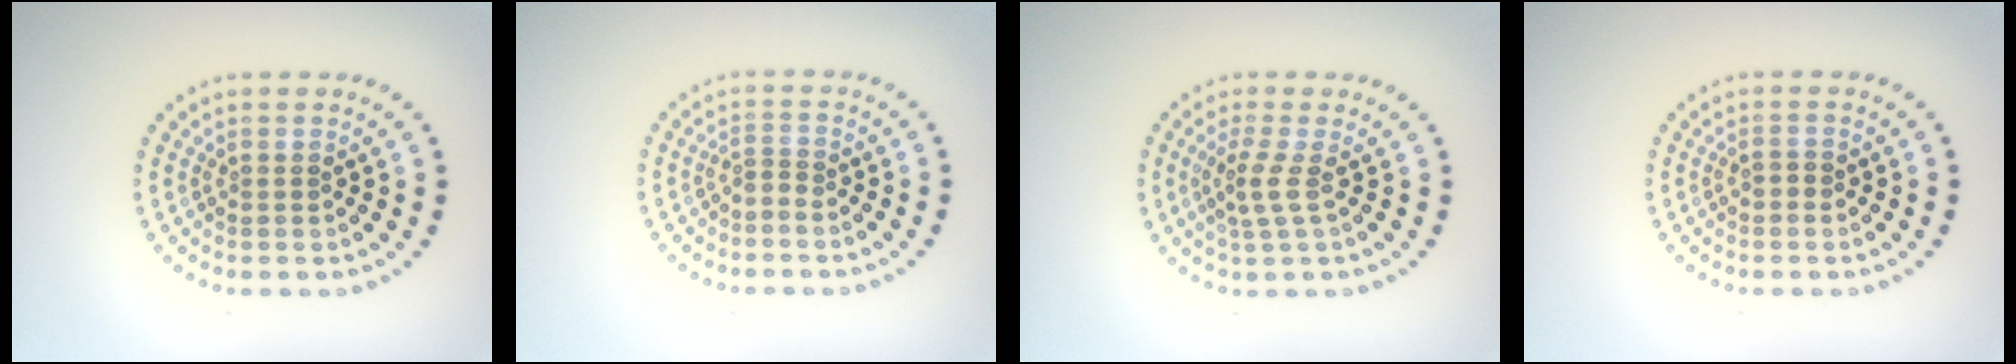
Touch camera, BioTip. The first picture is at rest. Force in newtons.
{"total": 0.9, "press": 0.3, "slide": 0.8}
{"total": 2.1, "press": 1.5, "slide": 1.5}
{"total": 0.8, "press": 0.8, "slide": 0.1}